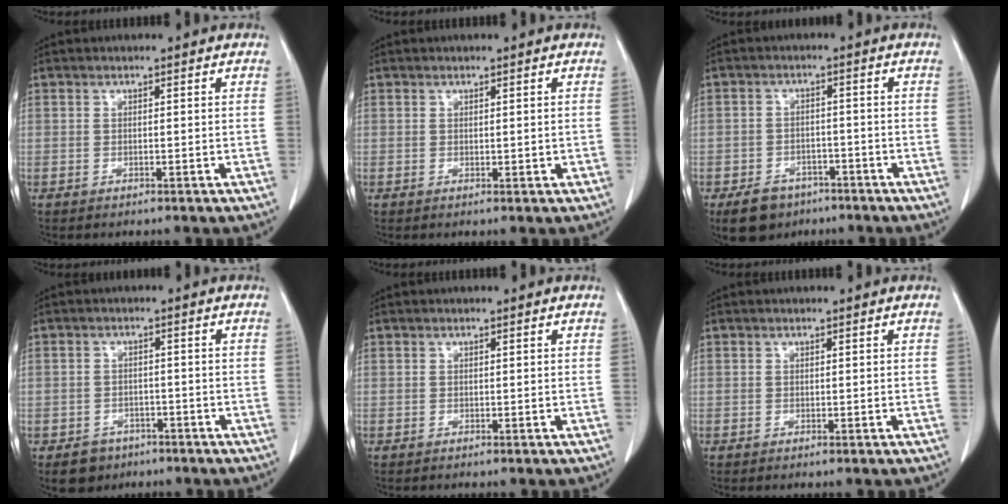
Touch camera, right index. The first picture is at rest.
{"total": 0.6, "force": [0.1, 0.3, 0.5], "torque": [-0.009, -0.003, 0.005]}
{"total": 6.6, "force": [-4.5, 4.4, 2.1], "torque": [-0.040, 0.003, -0.066]}
{"total": 4.3, "force": [-2.7, 3.3, 0.6], "torque": [-0.010, 0.009, -0.036]}
{"total": 0.0}
{"total": 0.0}